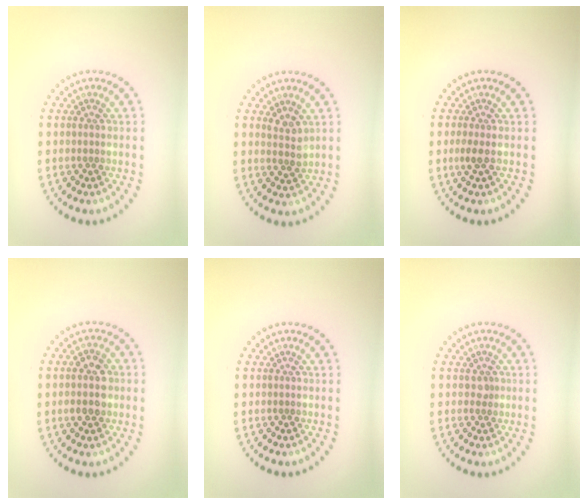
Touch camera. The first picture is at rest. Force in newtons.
{"total": 1.4, "press": 1.2, "slide": 0.7}
{"total": 1.0, "press": 0.9, "slide": 0.4}
{"total": 2.6, "press": 2.6, "slide": 0.3}
{"total": 0.0}
{"total": 0.8, "press": 0.5, "slide": 0.5}